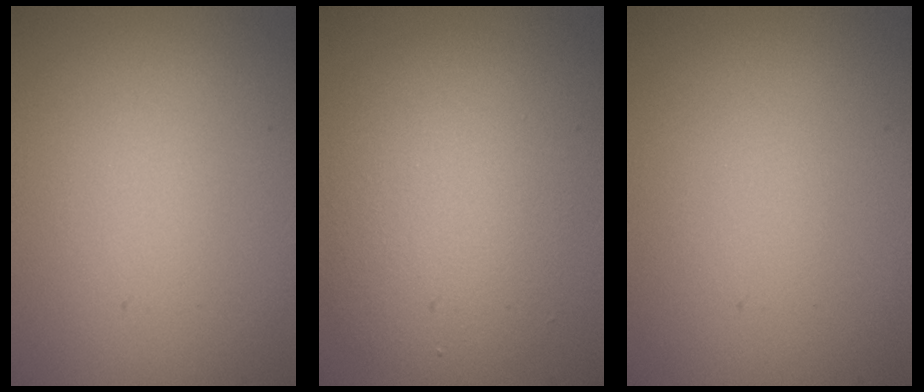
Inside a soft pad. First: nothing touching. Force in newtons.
{"total": 5.2, "press": 5.2, "slide": 0.1}
{"total": 0.0}